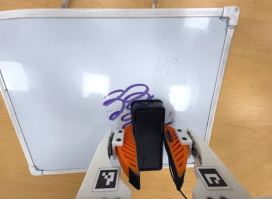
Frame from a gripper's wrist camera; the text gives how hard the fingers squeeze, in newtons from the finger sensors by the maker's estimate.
{"total": 10.8, "left": 11.1, "right": 10.5}